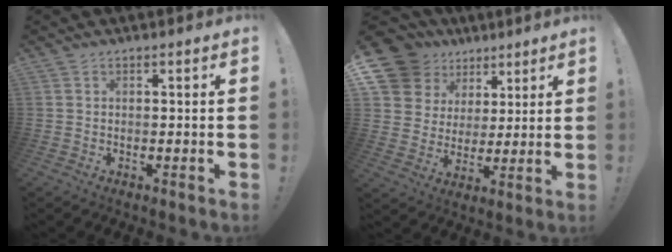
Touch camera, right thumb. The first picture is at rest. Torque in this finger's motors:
{"motor_torque": [0.30, 3.05, 0.36, 0.32, 0.16]}